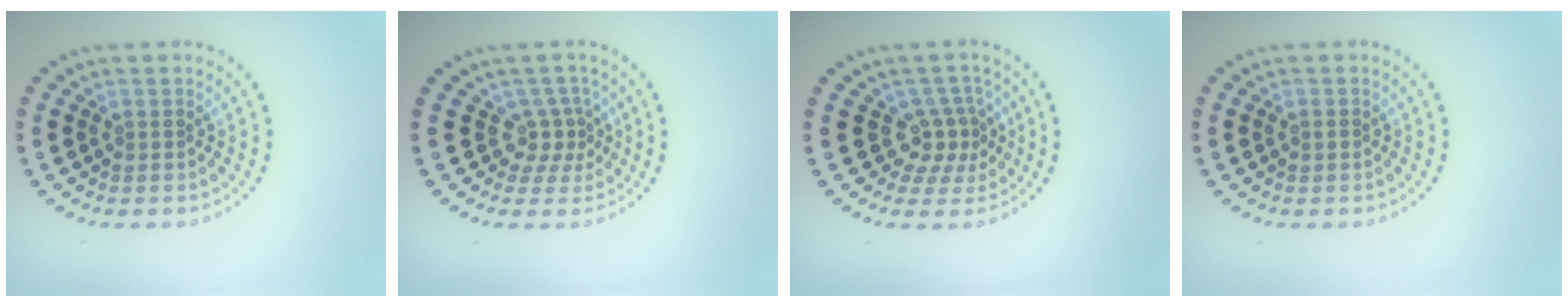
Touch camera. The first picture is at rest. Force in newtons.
{"total": 2.5, "press": 1.6, "slide": 2.0}
{"total": 3.1, "press": 2.3, "slide": 2.0}
{"total": 0.8, "press": 0.8, "slide": 0.2}